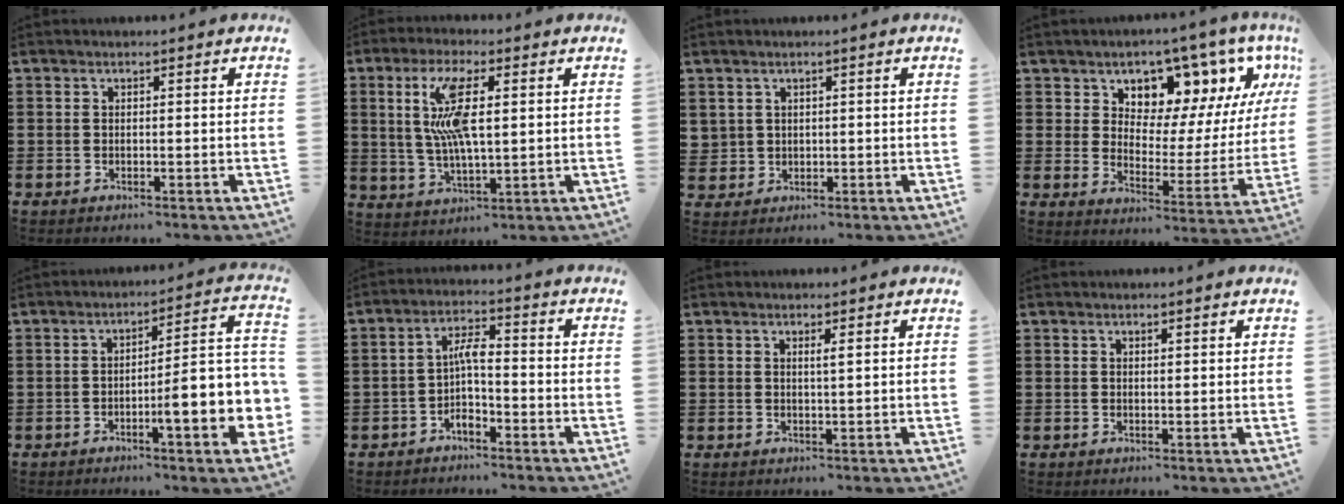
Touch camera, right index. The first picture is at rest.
{"total": 8.9, "force": [1.7, 1.7, 8.6], "torque": [-0.194, -0.010, 0.018]}
{"total": 1.5, "force": [0.9, 1.2, 0.2], "torque": [-0.012, 0.003, 0.019]}
{"total": 6.6, "force": [5.8, 3.1, 0.8], "torque": [-0.046, -0.063, 0.097]}
{"total": 10.5, "force": [-2.9, 2.0, 9.9], "torque": [-0.140, -0.027, -0.053]}
{"total": 3.8, "force": [-1.3, 1.3, 3.3], "torque": [-0.066, 0.011, -0.027]}
{"total": 1.1, "force": [0.4, -0.1, 1.0], "torque": [-0.019, 0.000, 0.006]}
{"total": 0.6, "force": [0.4, 0.1, 0.4], "torque": [-0.008, 0.000, 0.008]}